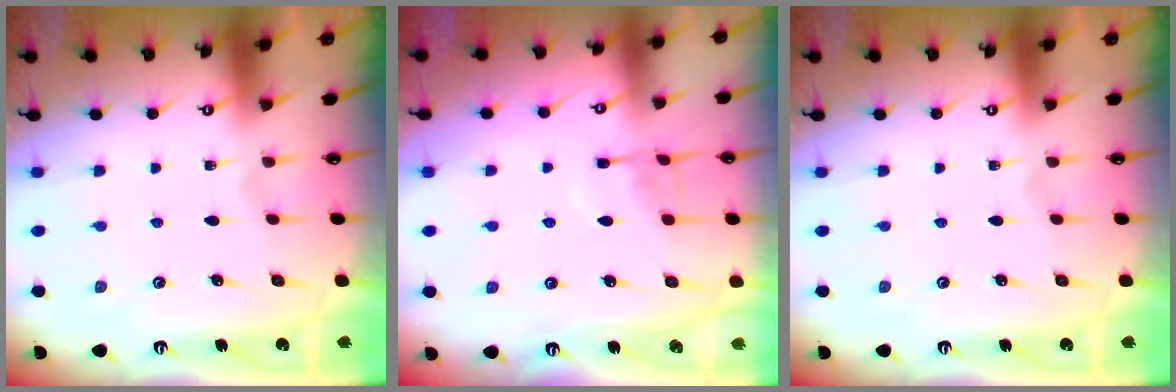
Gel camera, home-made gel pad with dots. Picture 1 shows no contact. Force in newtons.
{"total": 6.4, "press": 6.3, "slide": 0.6}
{"total": 0.0}